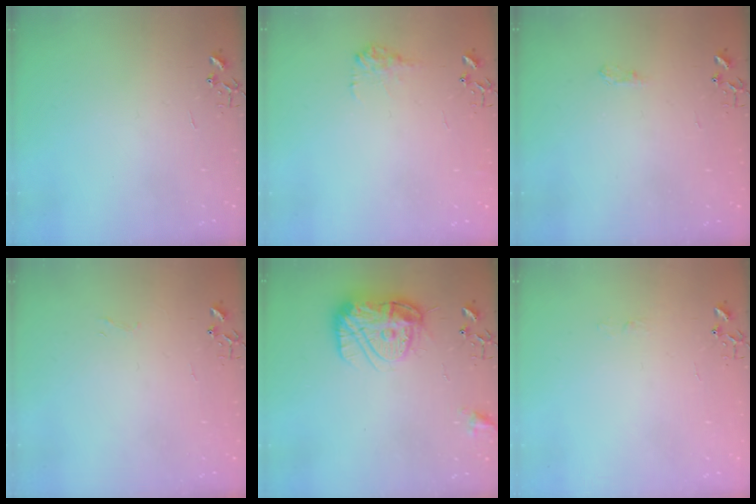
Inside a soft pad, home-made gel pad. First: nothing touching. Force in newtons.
{"total": 8.9, "press": 8.9, "slide": 0.3}
{"total": 6.8, "press": 6.8, "slide": 0.6}
{"total": 3.4, "press": 3.4, "slide": 0.3}
{"total": 16.8, "press": 16.7, "slide": 1.5}
{"total": 3.6, "press": 3.6, "slide": 0.4}